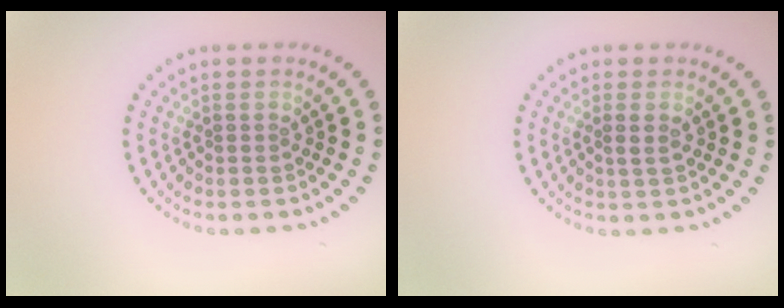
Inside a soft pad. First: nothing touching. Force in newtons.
{"total": 0.7, "press": 0.7, "slide": 0.2}